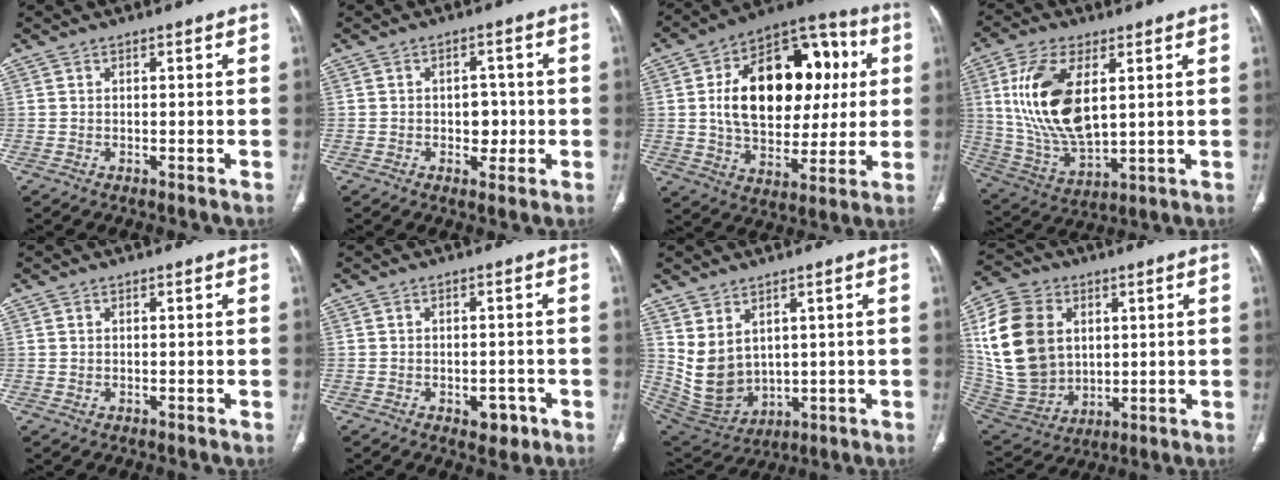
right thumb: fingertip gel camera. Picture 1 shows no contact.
{"total": 4.2, "force": [-0.6, 3.1, 2.7], "torque": [-0.010, 0.006, -0.007]}
{"total": 26.2, "force": [4.1, 16.4, 20.0], "torque": [-0.280, 0.018, 0.066]}
{"total": 17.5, "force": [4.2, 8.7, 14.6], "torque": [-0.292, -0.020, 0.091]}
{"total": 0.5, "force": [0.2, 0.4, 0.2], "torque": [-0.003, -0.002, 0.005]}
{"total": 3.9, "force": [-1.7, 2.6, 2.4], "torque": [-0.012, 0.007, -0.017]}
{"total": 10.5, "force": [3.1, 7.5, 6.5], "torque": [-0.111, -0.019, 0.098]}
{"total": 20.4, "force": [4.6, 15.3, 12.6], "torque": [-0.240, -0.011, 0.105]}